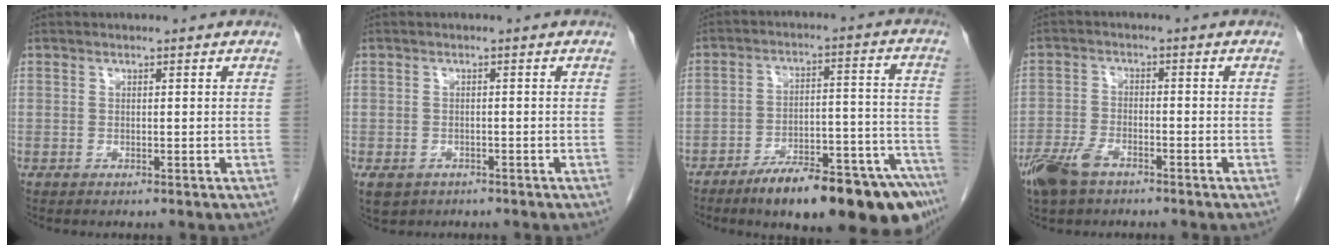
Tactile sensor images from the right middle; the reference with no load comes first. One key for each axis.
{"total": 3.9, "fx": -2.5, "fy": 2.7, "fz": 1.2, "tx": -0.021, "ty": -0.001, "tz": -0.034}
{"total": 20.9, "fx": -15.6, "fy": 4.3, "fz": 13.2, "tx": -0.108, "ty": 0.035, "tz": -0.225}
{"total": 6.4, "fx": -4.5, "fy": 2.7, "fz": 3.7, "tx": -0.082, "ty": -0.006, "tz": -0.083}